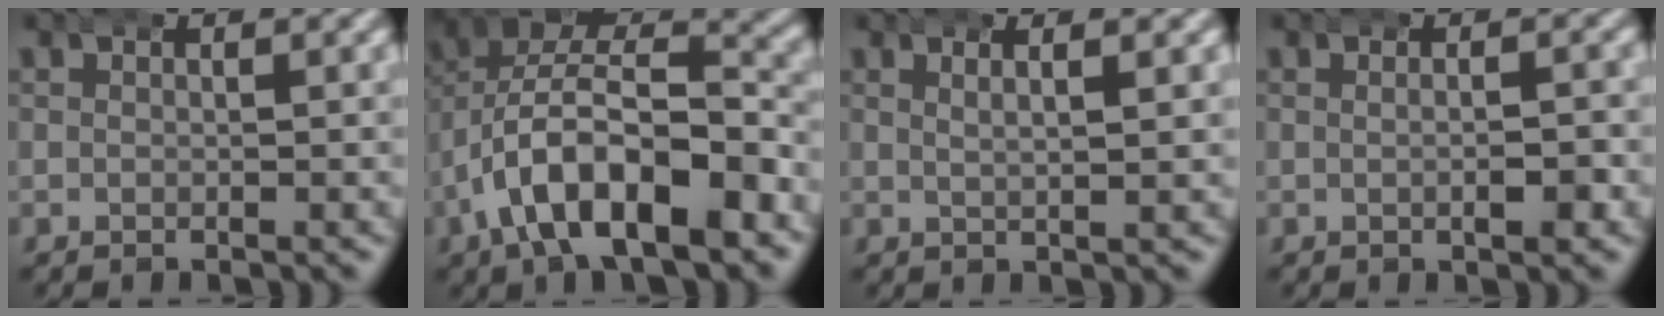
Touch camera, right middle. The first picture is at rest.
{"total": 11.5, "force": [-2.8, 8.0, 7.9], "torque": [-0.144, -0.017, -0.046]}
{"total": 2.3, "force": [1.5, 0.2, 1.7], "torque": [-0.023, 0.006, 0.024]}
{"total": 2.4, "force": [-0.2, 0.9, 2.2], "torque": [-0.027, 0.006, -0.011]}